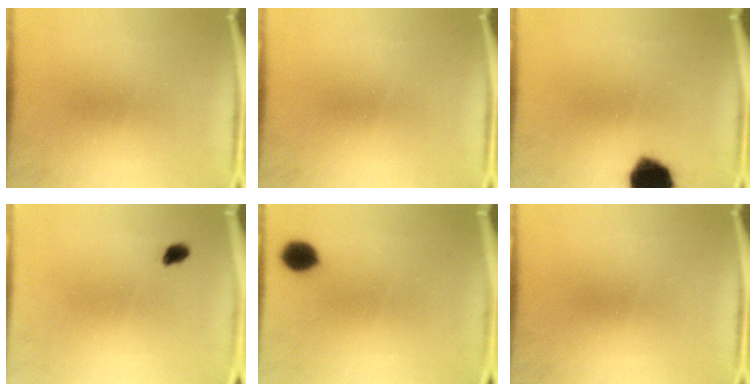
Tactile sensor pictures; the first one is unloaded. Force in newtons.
{"total": 0.0}
{"total": 13.1}
{"total": 1.9}
{"total": 6.2}
{"total": 0.0}